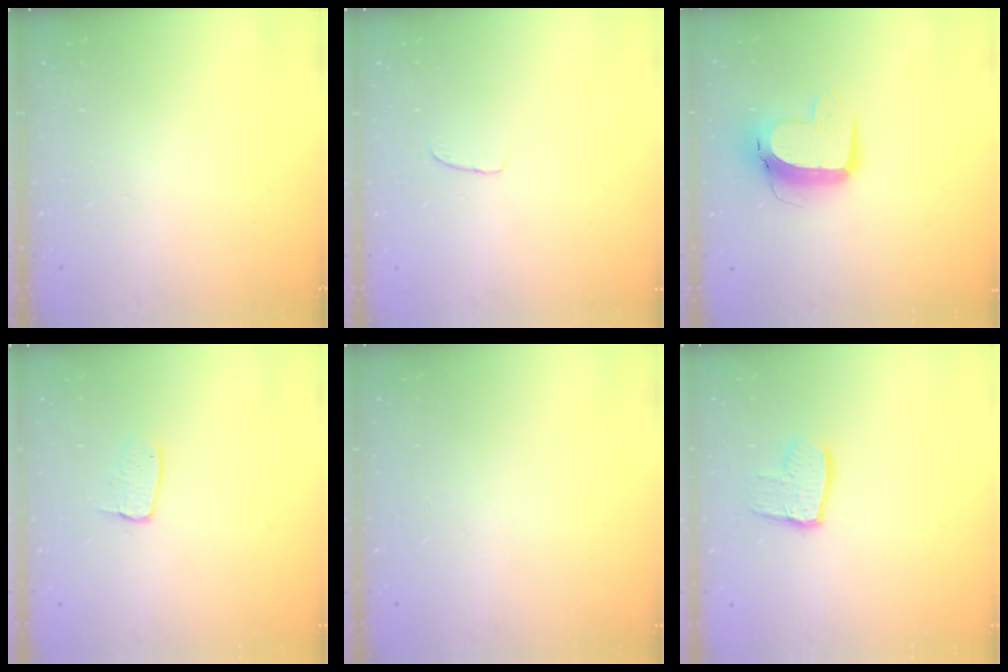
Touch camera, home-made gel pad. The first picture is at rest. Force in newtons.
{"total": 2.5, "press": 2.5, "slide": 0.1}
{"total": 11.6, "press": 11.5, "slide": 1.3}
{"total": 5.2, "press": 5.2, "slide": 0.3}
{"total": 0.0}
{"total": 10.1, "press": 10.0, "slide": 0.8}